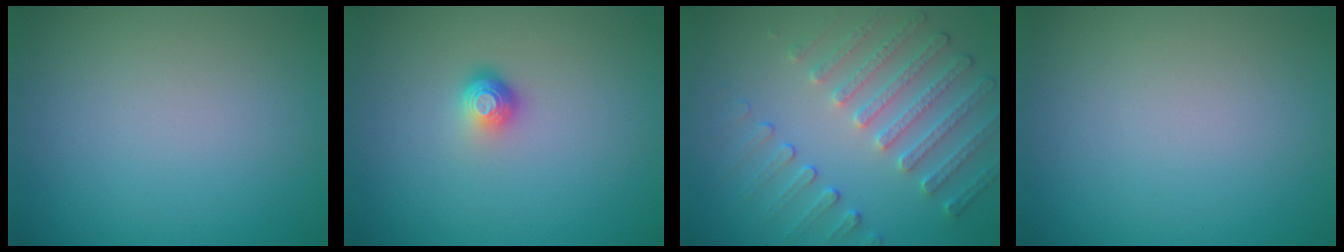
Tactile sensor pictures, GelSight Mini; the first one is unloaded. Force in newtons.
{"total": 1.8, "press": 1.2, "slide": 1.3}
{"total": 5.1, "press": 3.8, "slide": 3.3}
{"total": 0.0}